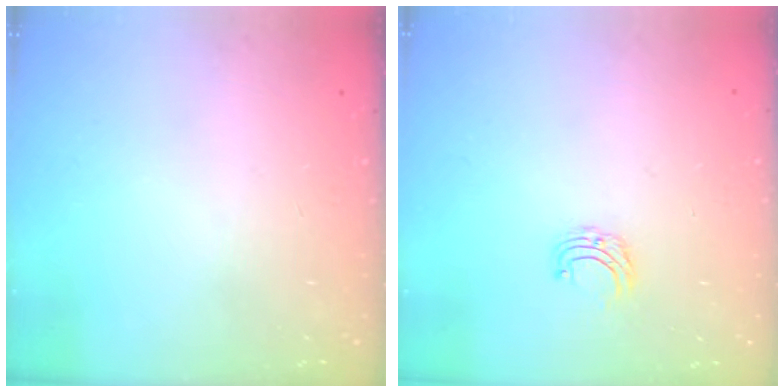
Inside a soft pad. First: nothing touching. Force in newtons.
{"total": 4.9, "press": 4.8, "slide": 0.5}